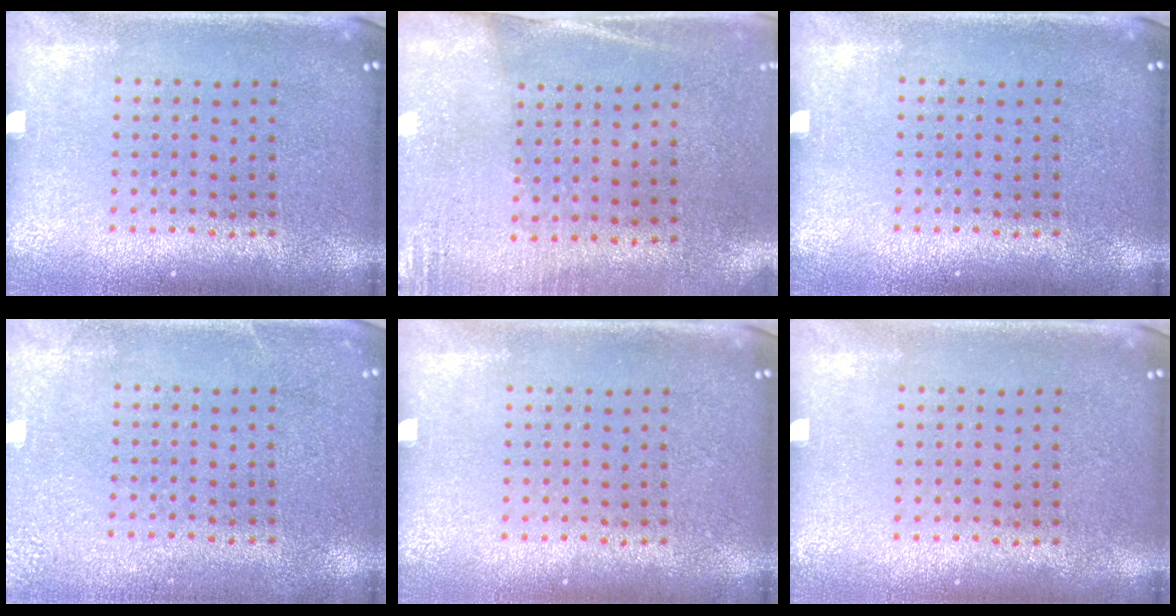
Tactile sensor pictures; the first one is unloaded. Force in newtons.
{"total": 2.7, "press": 2.4, "slide": 1.3}
{"total": 0.0}
{"total": 2.7, "press": 2.6, "slide": 0.2}
{"total": 0.0}
{"total": 0.0}